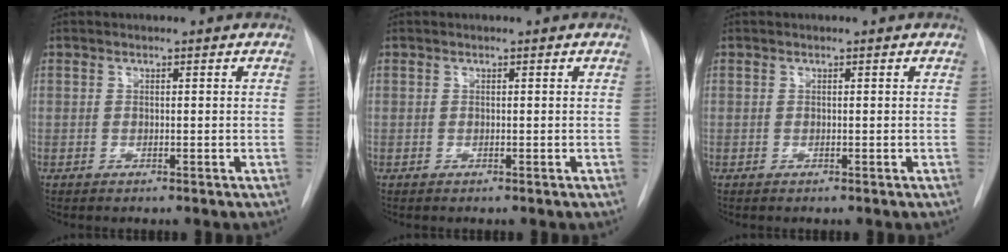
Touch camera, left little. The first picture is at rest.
{"total": 0.0}
{"total": 0.0}